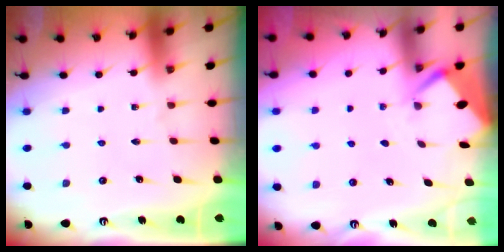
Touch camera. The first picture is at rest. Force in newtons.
{"total": 2.9, "press": 2.8, "slide": 0.4}